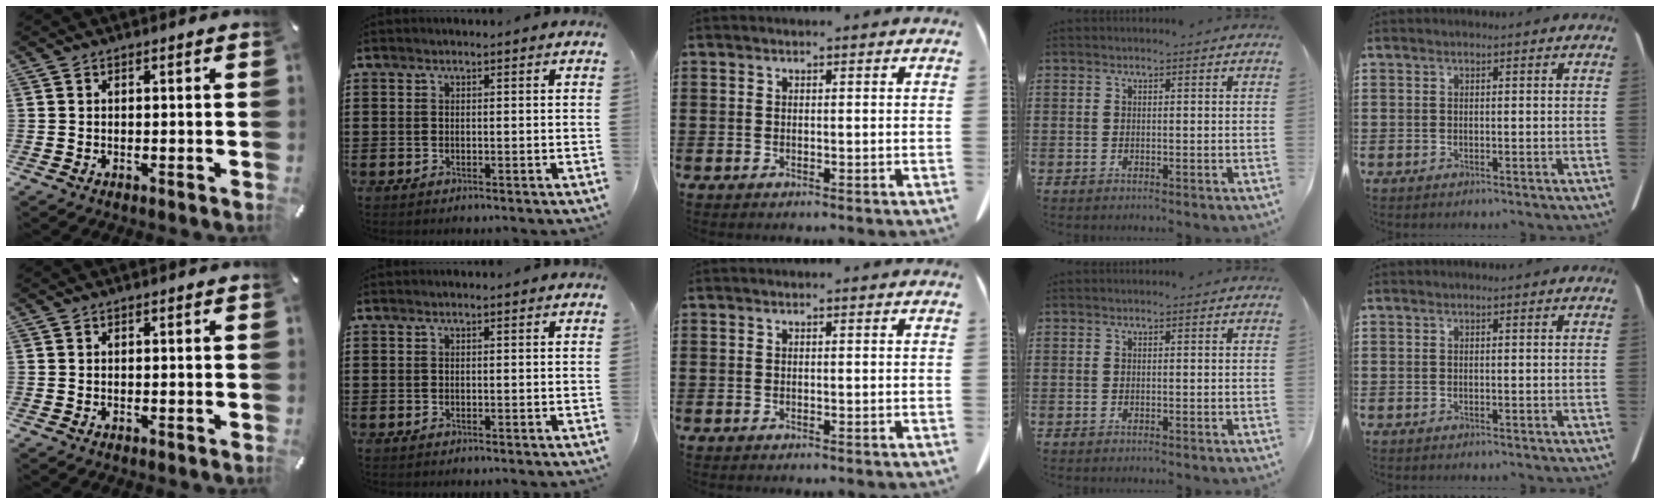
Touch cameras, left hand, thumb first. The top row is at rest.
{}